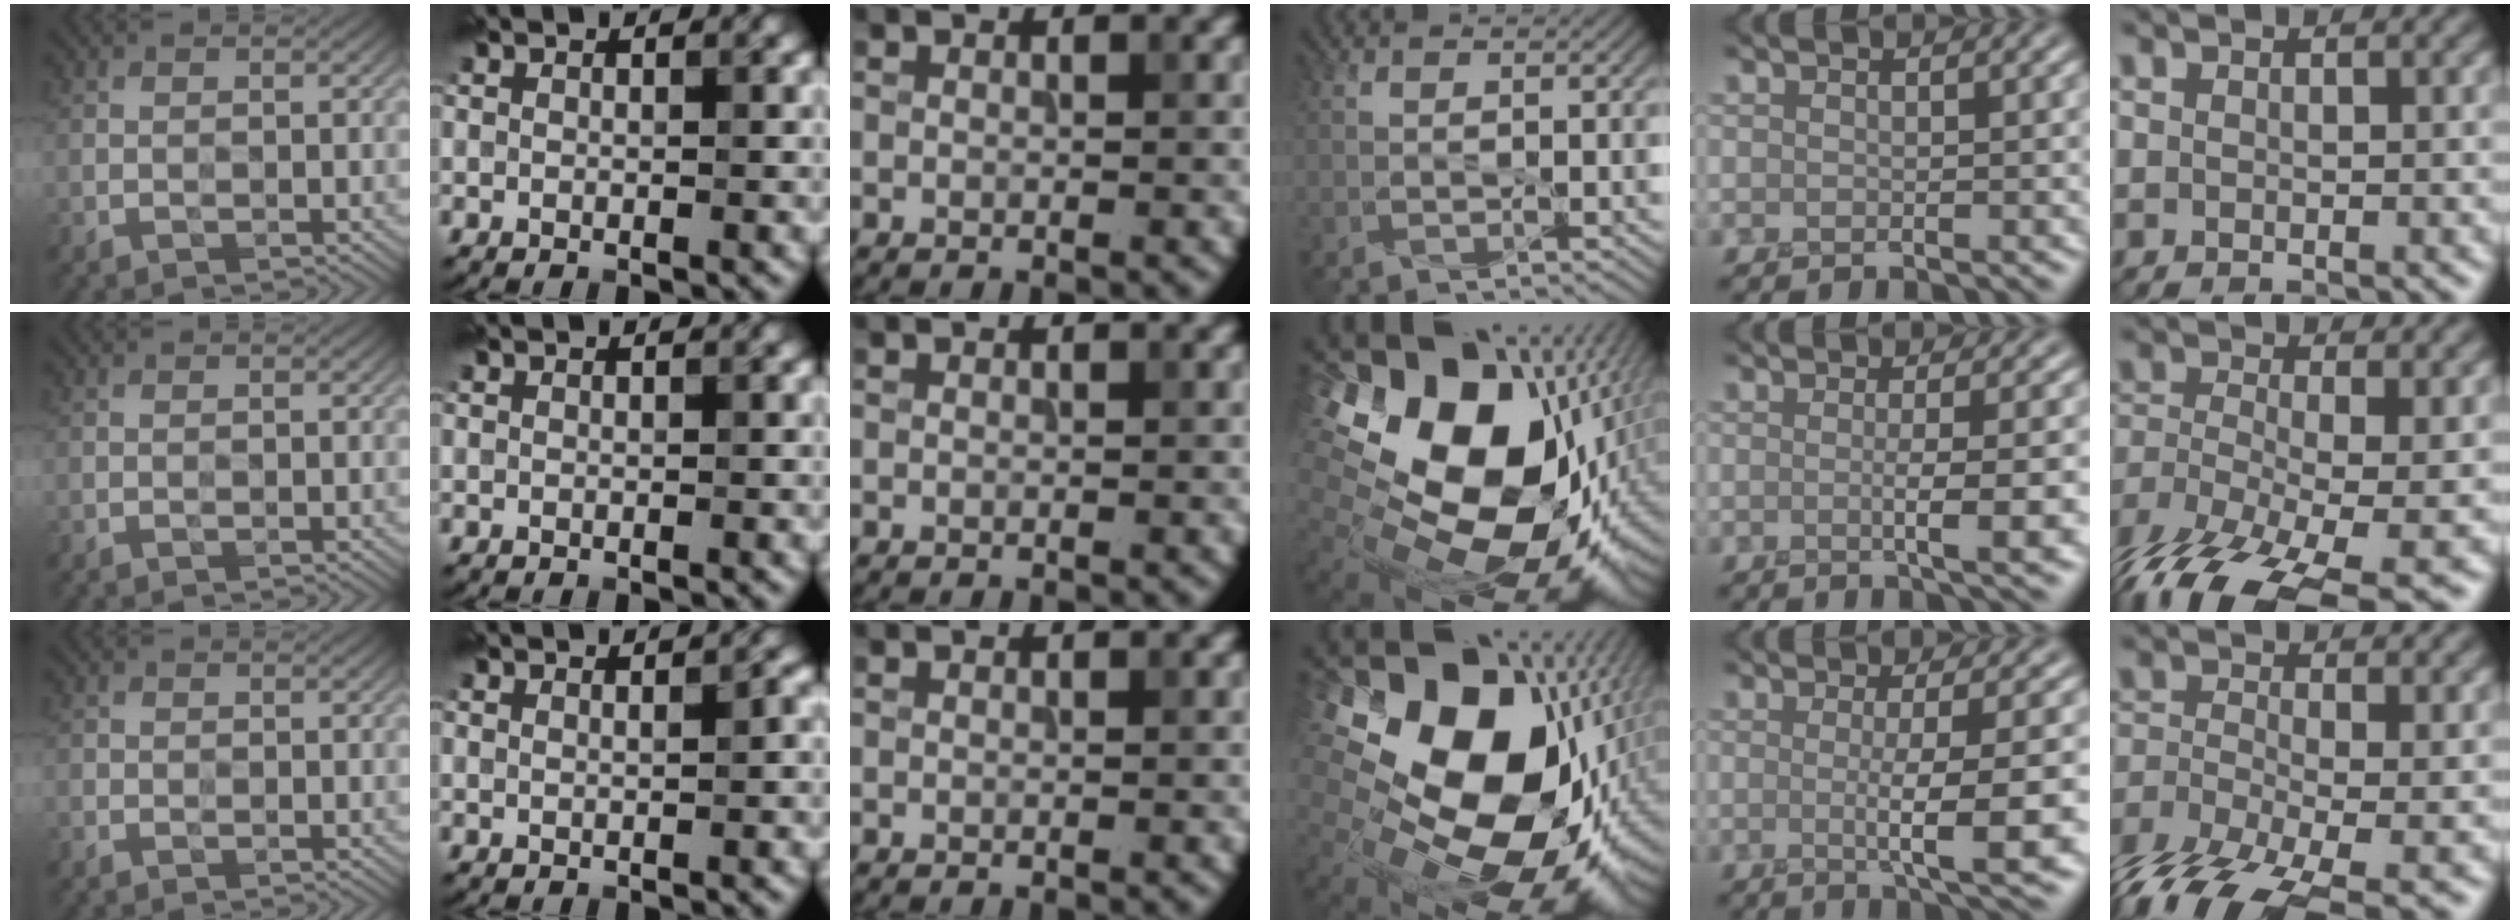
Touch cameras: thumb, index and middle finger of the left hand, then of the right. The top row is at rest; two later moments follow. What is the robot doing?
{"motion": "peel", "object": "tape"}